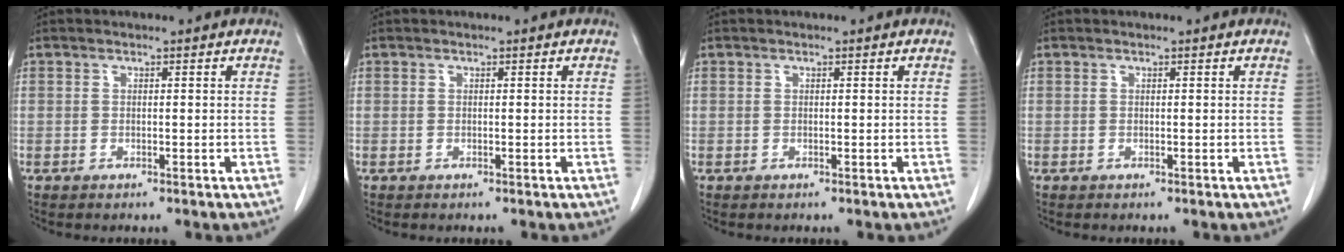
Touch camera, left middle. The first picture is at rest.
{"total": 0.0}
{"total": 0.0}
{"total": 0.0}